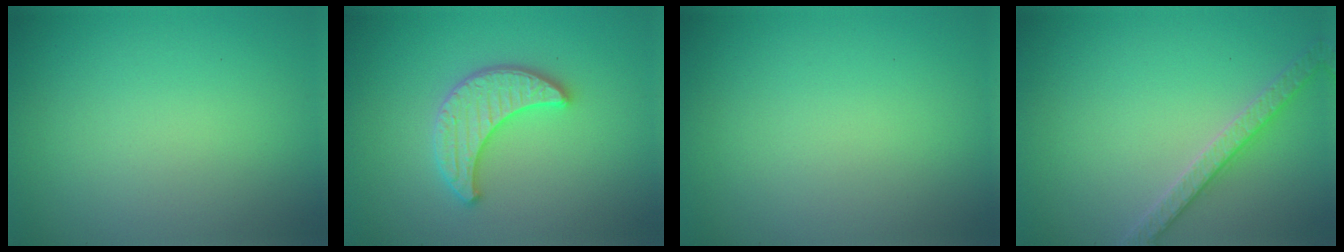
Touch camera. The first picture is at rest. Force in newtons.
{"total": 3.4, "press": 3.3, "slide": 0.6}
{"total": 0.0}
{"total": 2.6, "press": 2.5, "slide": 0.5}